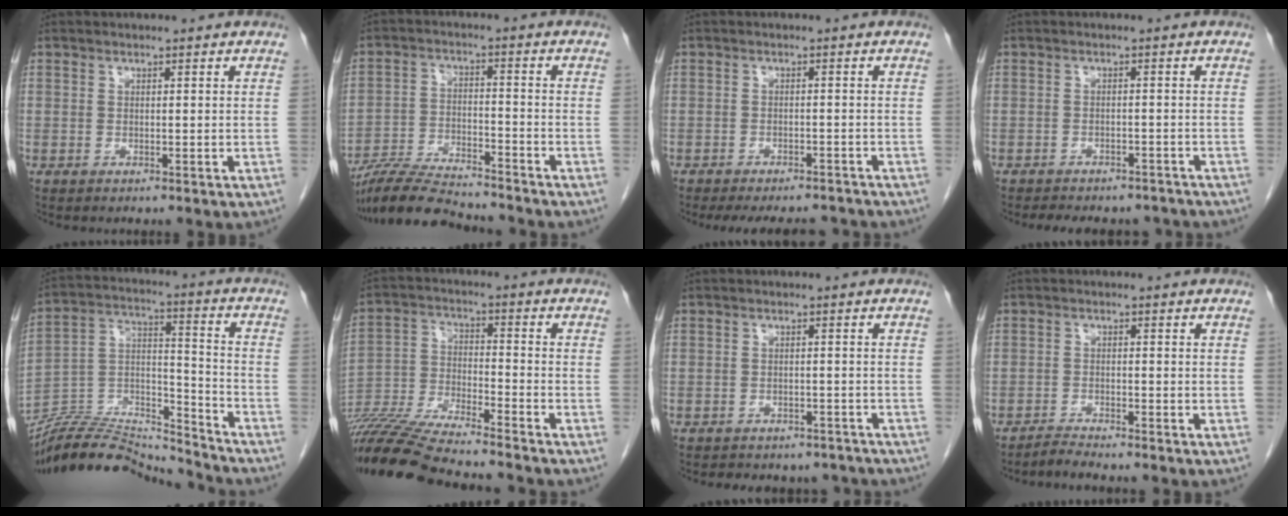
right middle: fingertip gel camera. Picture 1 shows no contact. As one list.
[{"total": 9.6, "force": [-8.7, 0.7, 3.9], "torque": [-0.069, -0.018, -0.151]}, {"total": 10.4, "force": [-9.4, 2.9, 3.4], "torque": [-0.054, 0.002, -0.115]}, {"total": 10.5, "force": [-9.3, 3.9, 3.0], "torque": [-0.053, 0.008, -0.104]}, {"total": 17.9, "force": [-17.4, 1.7, 3.7], "torque": [-0.067, 0.036, -0.296]}, {"total": 15.9, "force": [-14.5, -0.2, 6.6], "torque": [-0.124, -0.021, -0.259]}, {"total": 9.3, "force": [-8.2, 4.0, 1.9], "torque": [-0.028, 0.011, -0.085]}, {"total": 2.0, "force": [-1.9, -0.6, 0.0], "torque": [-0.002, -0.010, -0.036]}]